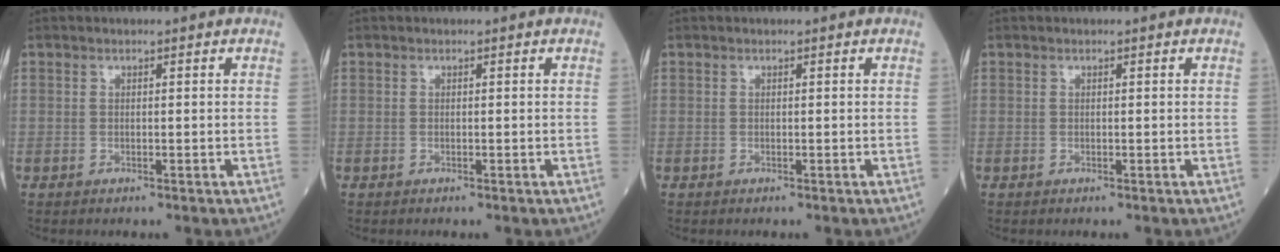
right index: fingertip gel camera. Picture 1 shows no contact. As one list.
[{"total": 0.0}, {"total": 0.0}, {"total": 0.0}]